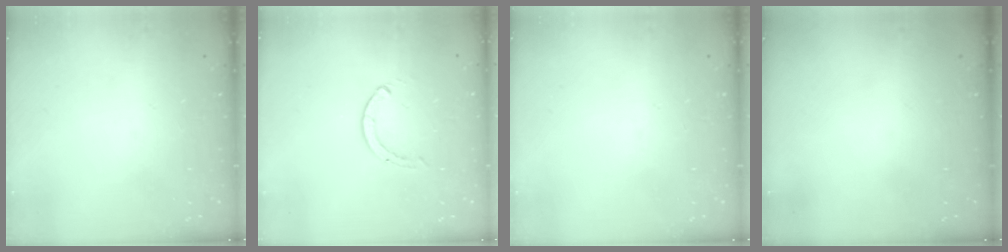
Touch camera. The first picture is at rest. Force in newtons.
{"total": 0.0}
{"total": 0.0}
{"total": 0.0}